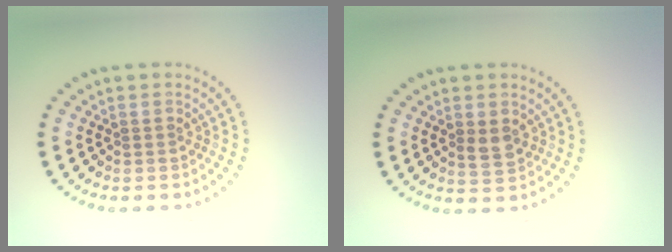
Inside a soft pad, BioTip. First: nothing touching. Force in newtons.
{"total": 1.8, "press": 1.8, "slide": 0.3}